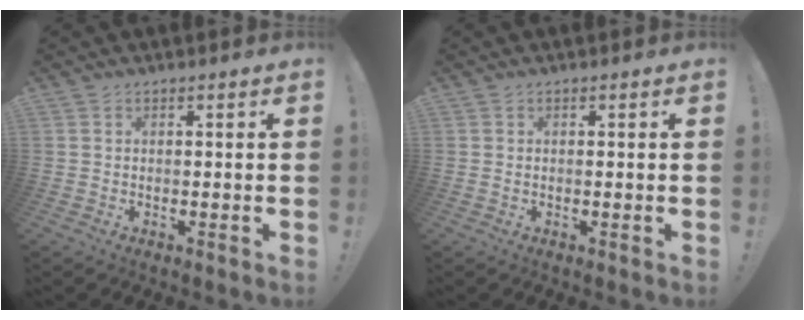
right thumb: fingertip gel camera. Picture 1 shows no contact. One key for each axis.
{"total": 0.0}